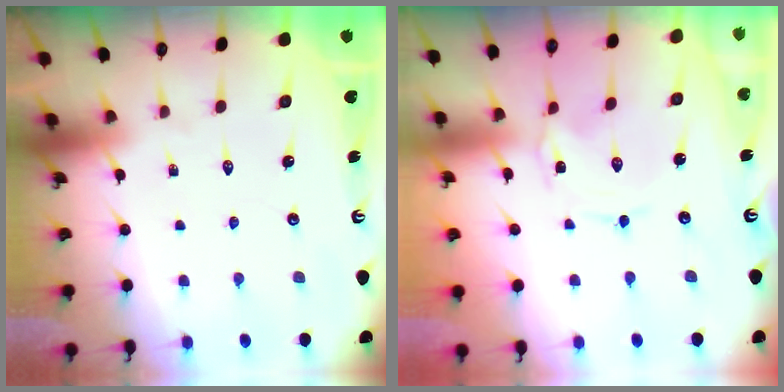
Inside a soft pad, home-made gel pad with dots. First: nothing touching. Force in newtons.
{"total": 0.5, "press": 0.5, "slide": 0.1}